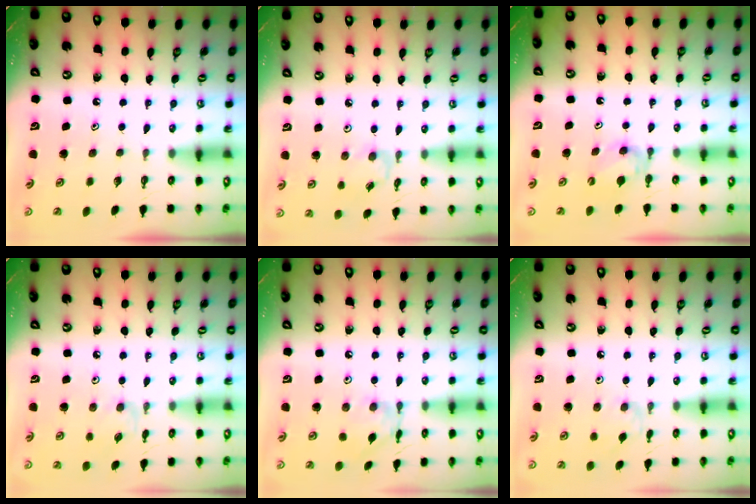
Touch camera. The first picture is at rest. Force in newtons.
{"total": 3.3, "press": 3.3, "slide": 0.3}
{"total": 4.5, "press": 4.5, "slide": 0.6}
{"total": 2.7, "press": 2.7, "slide": 0.4}
{"total": 6.5, "press": 6.5, "slide": 0.4}
{"total": 2.8, "press": 2.8, "slide": 0.5}